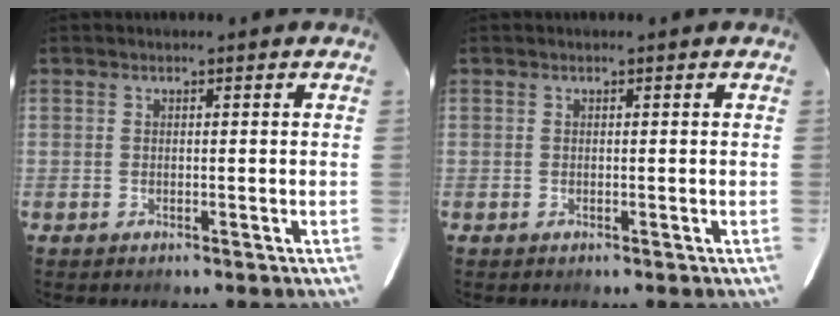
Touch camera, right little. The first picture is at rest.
{"total": 0.0}